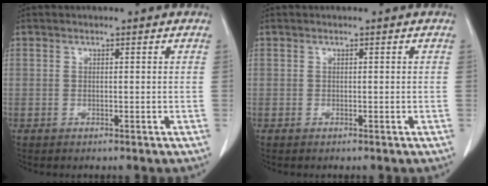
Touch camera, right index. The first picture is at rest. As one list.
[{"total": 0.0}]